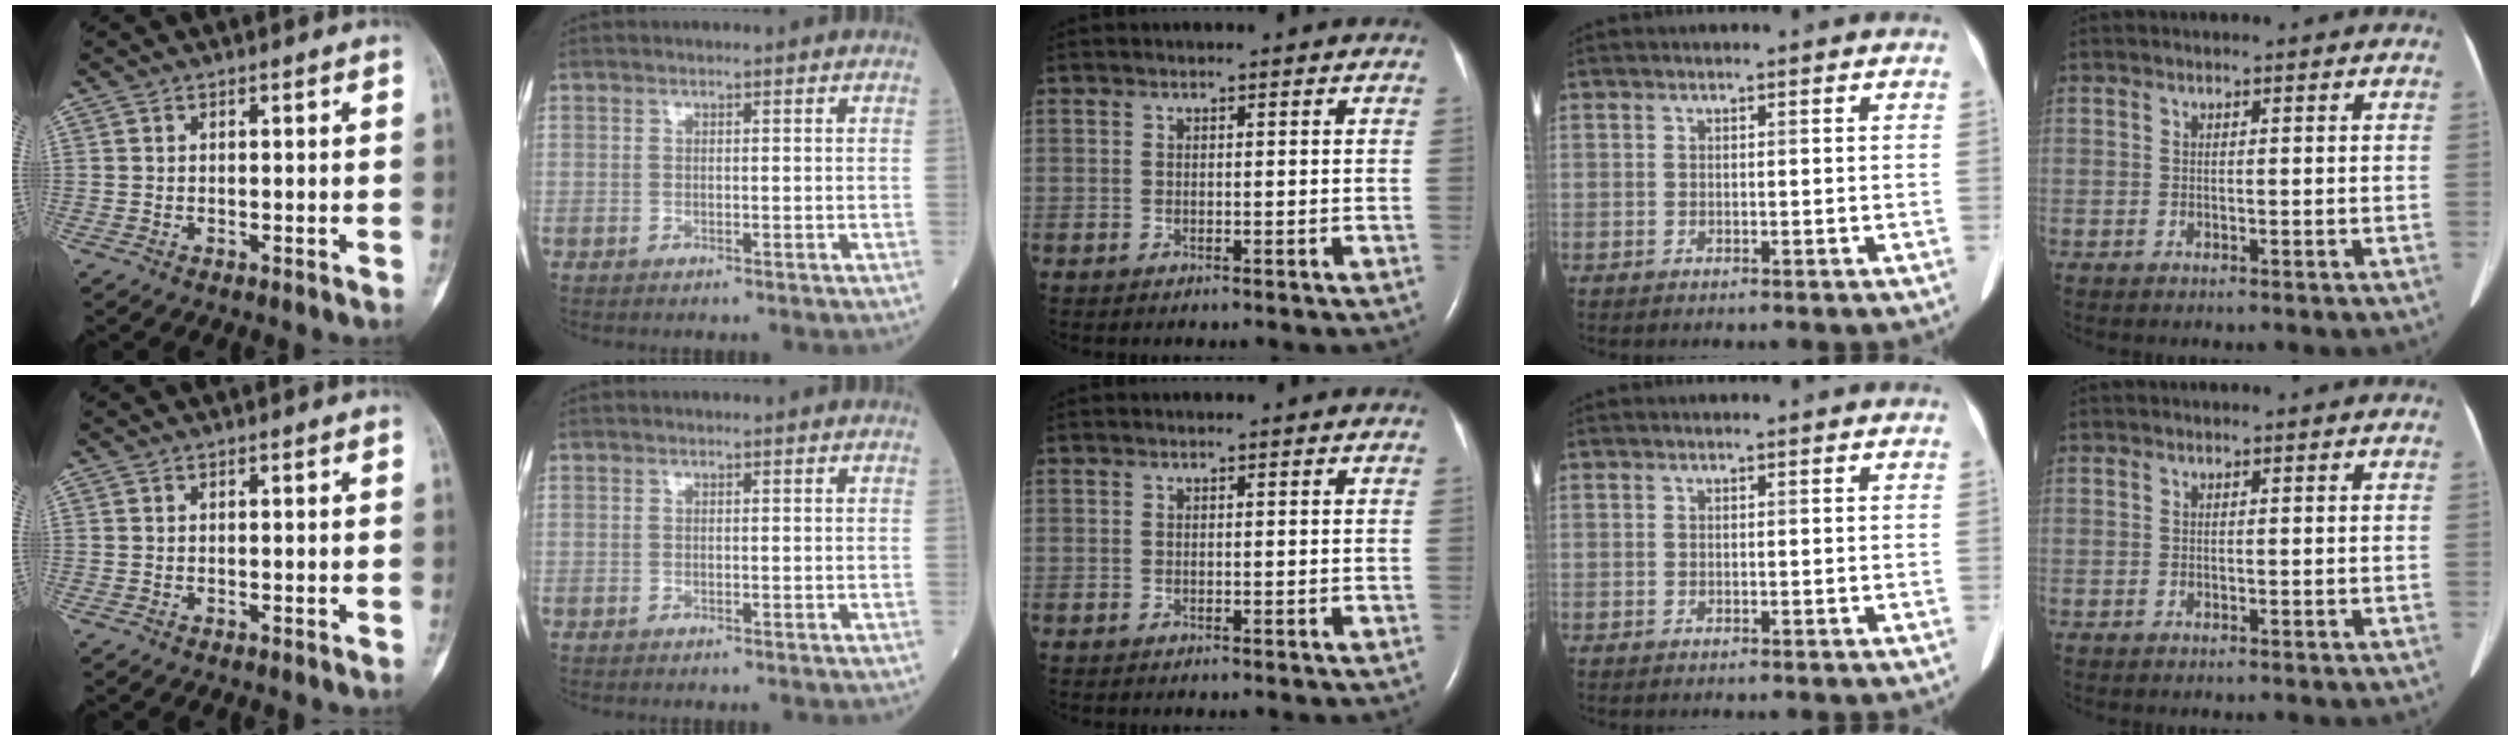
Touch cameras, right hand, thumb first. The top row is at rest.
{}